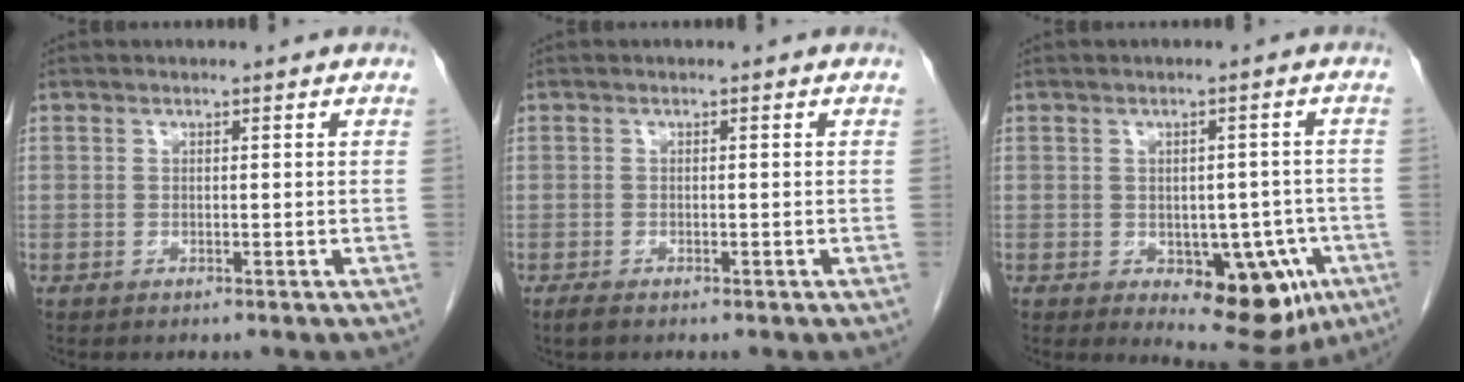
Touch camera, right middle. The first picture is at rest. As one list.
[{"total": 1.2, "force": [-0.9, 0.3, 0.8], "torque": [-0.022, -0.003, -0.016]}, {"total": 10.1, "force": [-3.7, 5.1, 7.9], "torque": [-0.075, 0.000, -0.034]}]